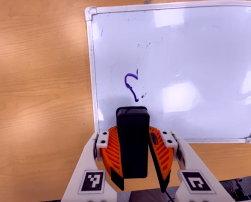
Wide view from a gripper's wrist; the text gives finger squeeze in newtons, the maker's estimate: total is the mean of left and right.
{"total": 9.8, "left": 9.0, "right": 10.7}